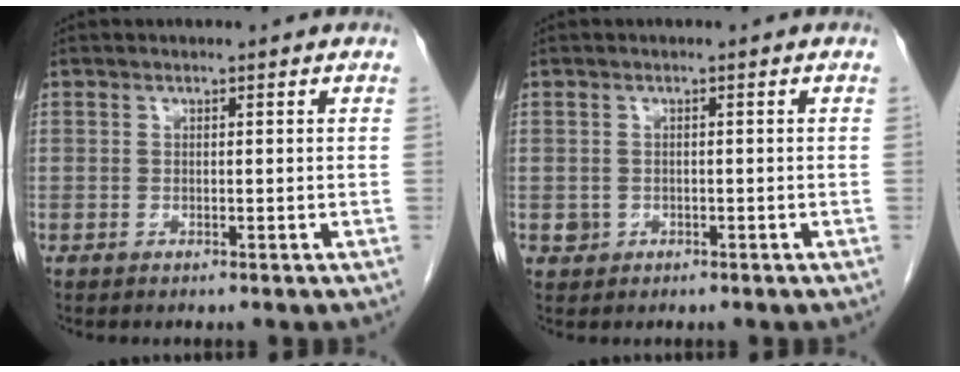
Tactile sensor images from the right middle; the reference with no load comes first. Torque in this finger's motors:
{"motor_torque": [0.25, -0.03, 0.01, 0.01]}